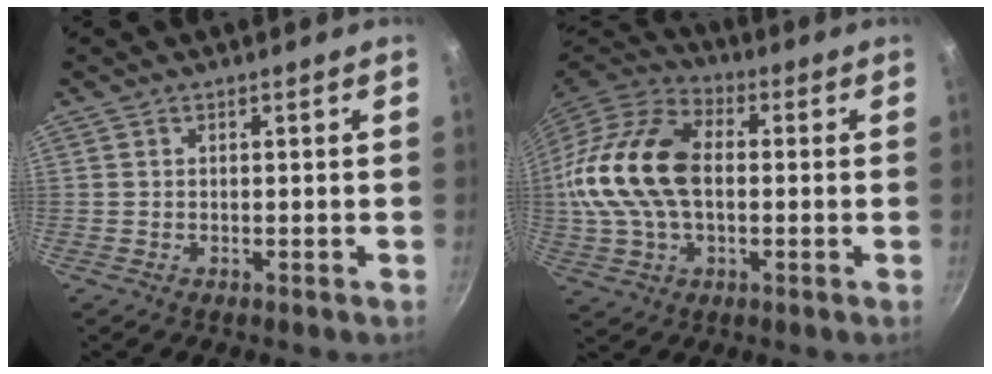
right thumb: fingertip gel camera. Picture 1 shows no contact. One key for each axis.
{"total": 20.2, "fx": 0.7, "fy": 13.0, "fz": 15.3, "tx": -0.292, "ty": 0.031, "tz": 0.002}